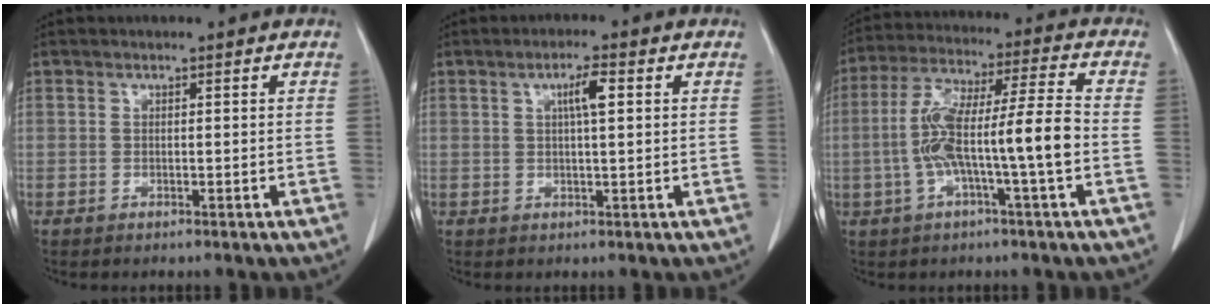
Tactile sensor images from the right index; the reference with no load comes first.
{"total": 3.6, "force": [1.1, 0.3, 3.4], "torque": [-0.059, 0.004, 0.018]}
{"total": 12.6, "force": [-2.4, 0.4, 12.4], "torque": [-0.240, 0.025, -0.047]}